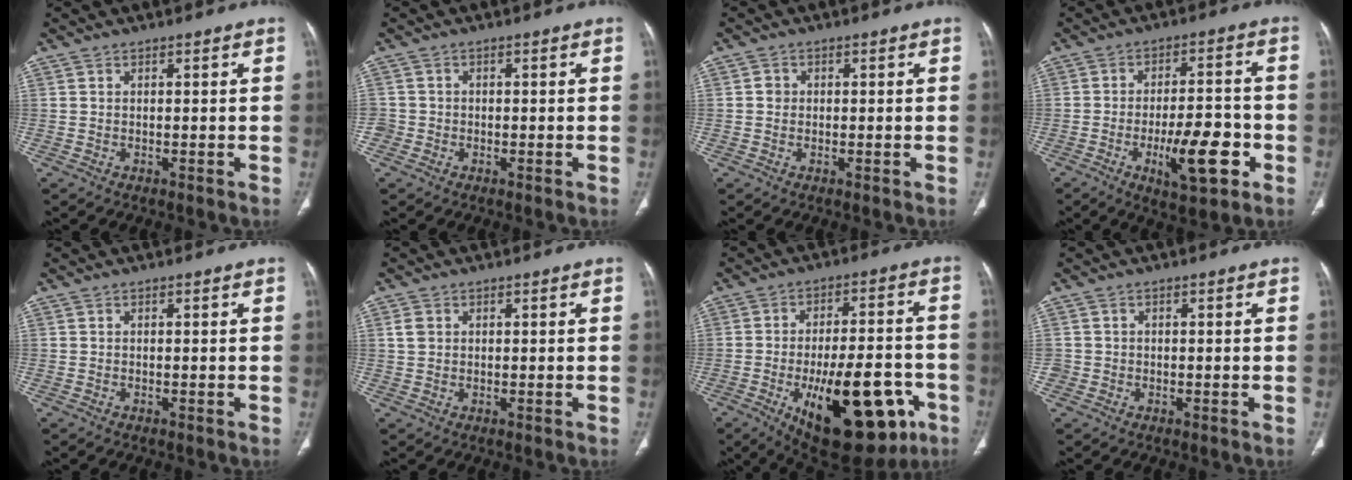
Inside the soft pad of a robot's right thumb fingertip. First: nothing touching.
{"total": 2.4, "force": [-0.7, 2.3, 0.3], "torque": [0.006, 0.011, -0.016]}
{"total": 1.6, "force": [0.1, 1.5, 0.5], "torque": [-0.001, 0.003, 0.001]}
{"total": 12.1, "force": [-4.4, 4.3, 10.5], "torque": [-0.154, 0.018, -0.066]}
{"total": 0.0}
{"total": 2.0, "force": [0.6, 1.6, 1.0], "torque": [-0.014, 0.000, 0.015]}
{"total": 24.7, "force": [-9.3, 10.8, 20.1], "torque": [-0.254, 0.023, -0.115]}
{"total": 1.9, "force": [-0.3, 1.8, 0.4], "torque": [0.002, 0.008, -0.004]}